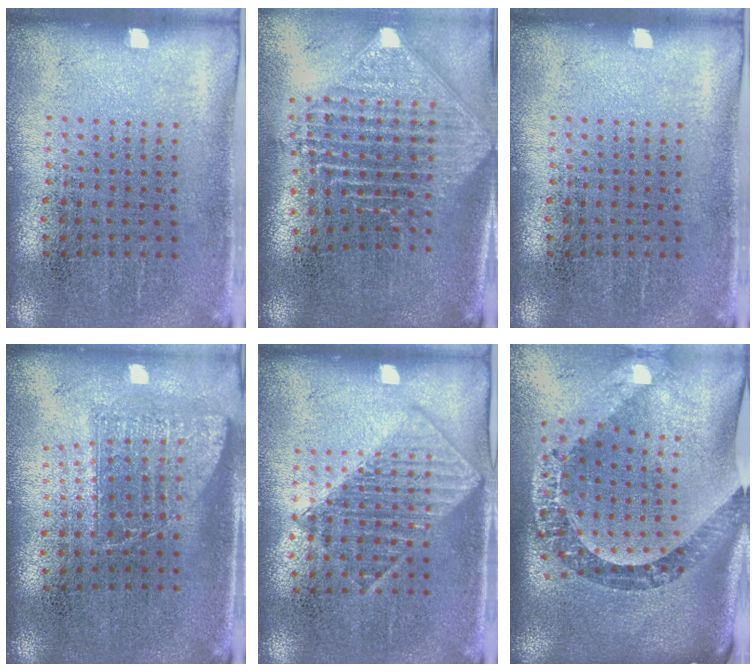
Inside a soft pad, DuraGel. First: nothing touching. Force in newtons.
{"total": 2.5, "press": 1.9, "slide": 1.6}
{"total": 0.0}
{"total": 1.4, "press": 1.1, "slide": 0.9}
{"total": 1.2, "press": 1.2, "slide": 0.2}
{"total": 3.2, "press": 2.3, "slide": 2.2}